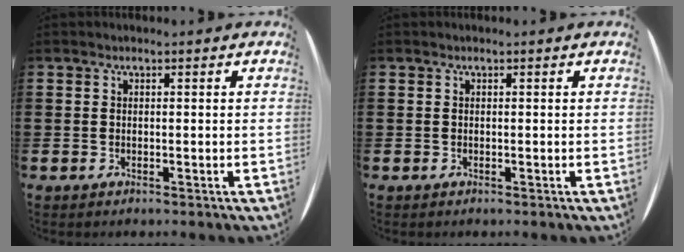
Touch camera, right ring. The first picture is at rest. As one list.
[{"total": 0.0}]